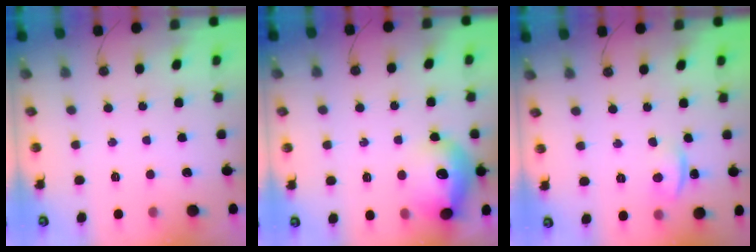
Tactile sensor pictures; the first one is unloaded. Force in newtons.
{"total": 15.9, "press": 15.8, "slide": 1.1}
{"total": 1.5, "press": 1.3, "slide": 0.7}